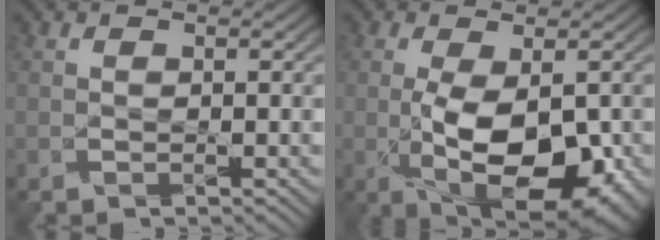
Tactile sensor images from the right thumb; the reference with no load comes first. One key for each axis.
{"total": 11.9, "fx": -2.6, "fy": 5.6, "fz": 10.2, "tx": -0.189, "ty": -0.030, "tz": -0.032}